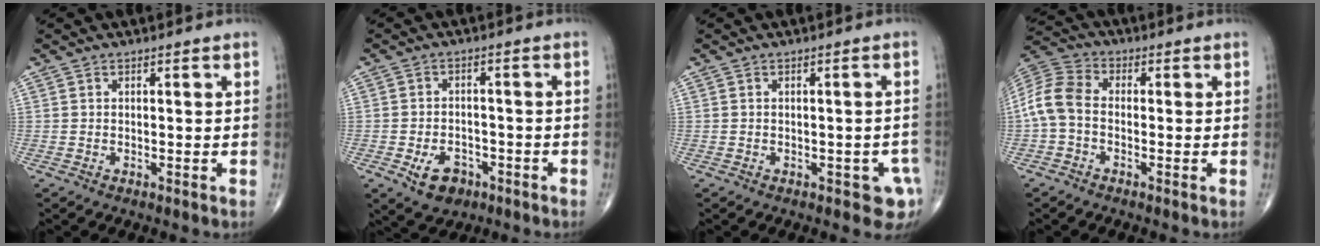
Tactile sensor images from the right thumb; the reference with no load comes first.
{"total": 6.3, "force": [-3.1, 4.3, 3.4], "torque": [-0.042, 0.017, -0.044]}
{"total": 4.6, "force": [-2.0, 2.4, 3.4], "torque": [-0.018, 0.009, -0.020]}
{"total": 7.8, "force": [-1.2, 5.2, 5.8], "torque": [-0.117, 0.022, -0.040]}